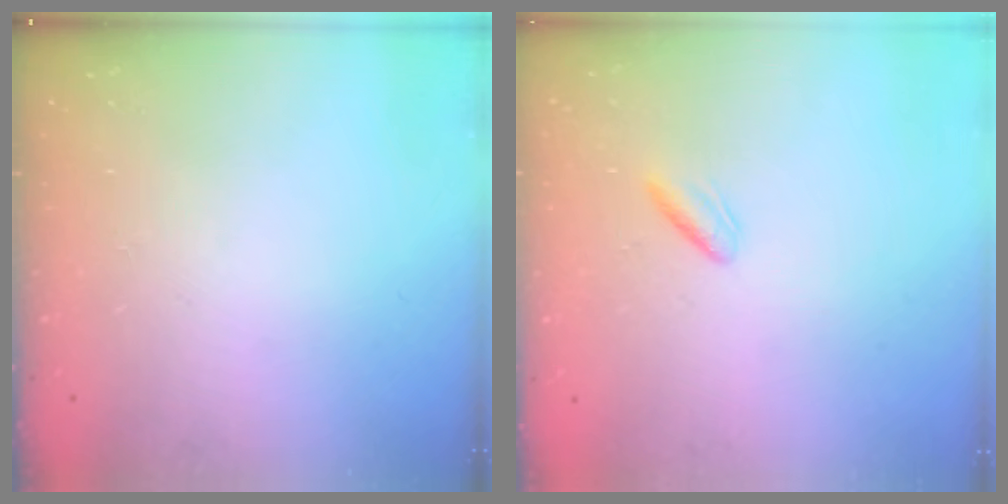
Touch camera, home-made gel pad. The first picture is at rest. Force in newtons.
{"total": 2.3, "press": 1.9, "slide": 1.2}